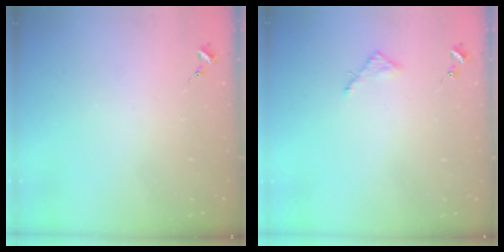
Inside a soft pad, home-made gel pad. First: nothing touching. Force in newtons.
{"total": 2.5, "press": 2.5, "slide": 0.2}